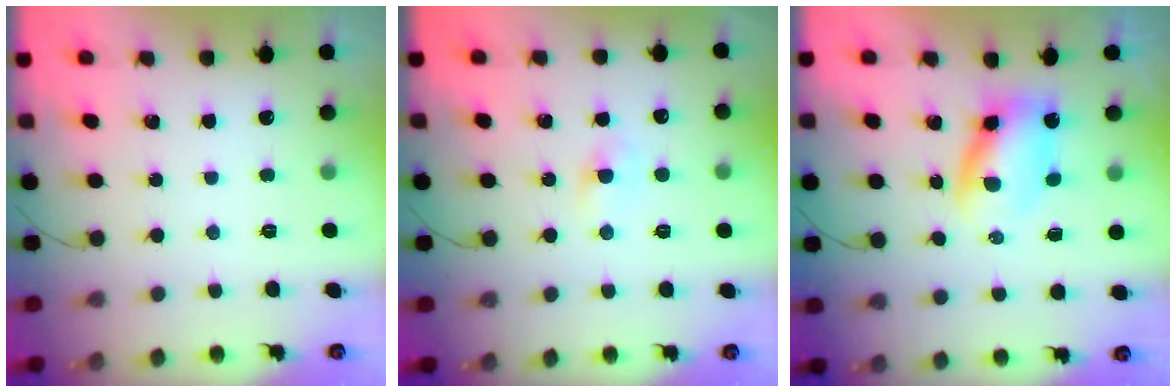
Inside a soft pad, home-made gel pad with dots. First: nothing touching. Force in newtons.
{"total": 2.2, "press": 1.9, "slide": 1.1}
{"total": 4.7, "press": 4.6, "slide": 0.9}